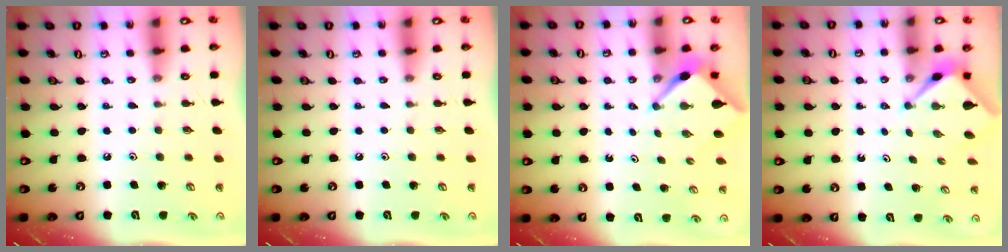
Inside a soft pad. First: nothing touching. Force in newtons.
{"total": 0.0}
{"total": 2.8, "press": 2.8, "slide": 0.3}
{"total": 2.7, "press": 2.7, "slide": 0.1}